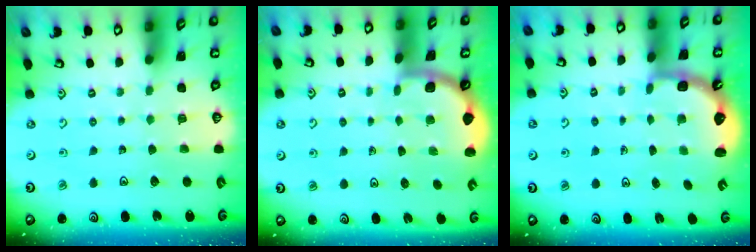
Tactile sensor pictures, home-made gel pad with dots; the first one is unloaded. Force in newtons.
{"total": 1.9, "press": 1.9, "slide": 0.0}
{"total": 2.6, "press": 2.2, "slide": 1.4}